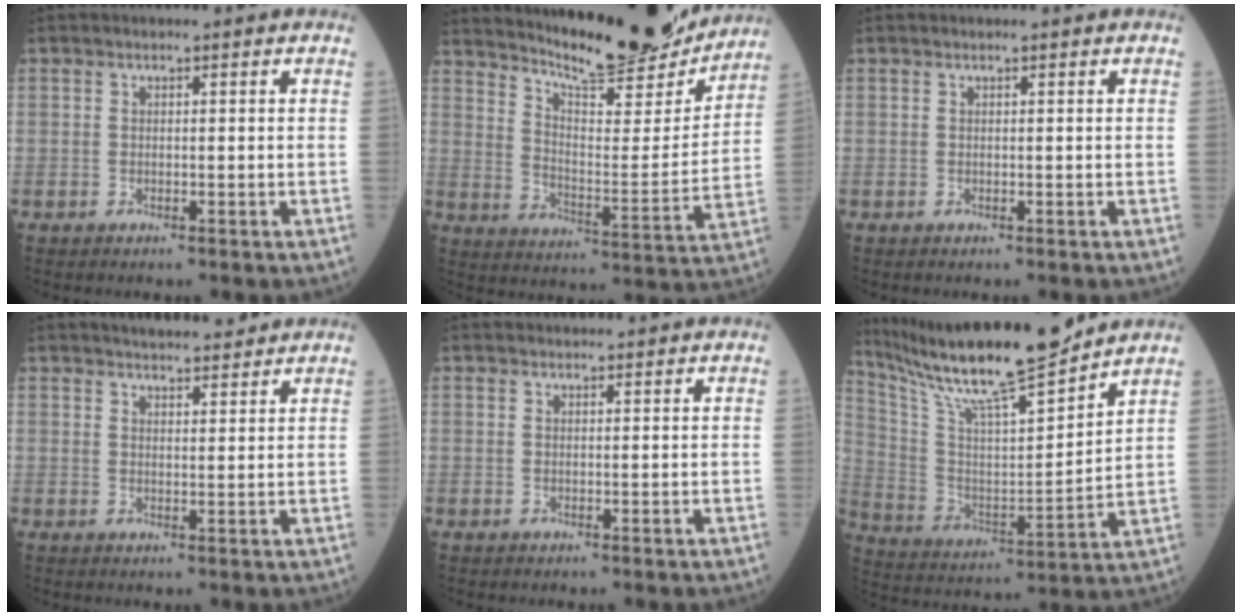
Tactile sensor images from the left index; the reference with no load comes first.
{"total": 19.4, "force": [18.0, 2.1, 6.9], "torque": [-0.114, -0.039, 0.257]}
{"total": 0.0}
{"total": 7.0, "force": [6.4, 1.4, 2.7], "torque": [-0.037, 0.013, 0.089]}
{"total": 2.1, "force": [2.0, 0.2, 0.4], "torque": [-0.007, 0.020, 0.033]}
{"total": 19.6, "force": [16.8, 0.7, 10.2], "torque": [-0.193, 0.004, 0.298]}